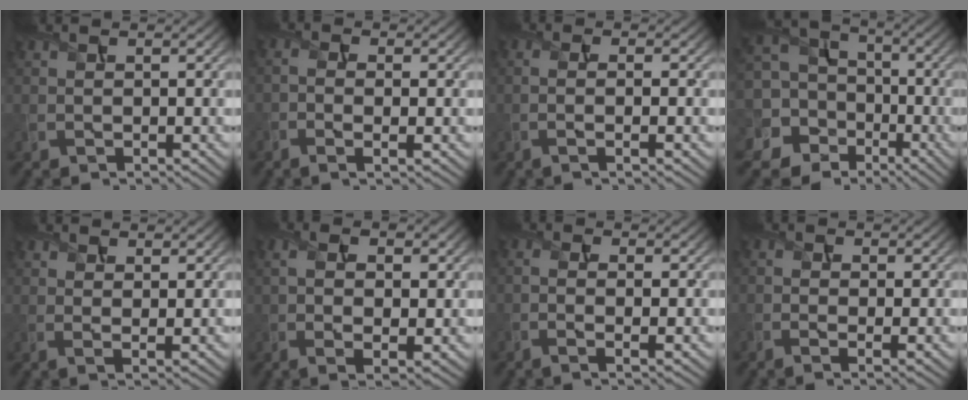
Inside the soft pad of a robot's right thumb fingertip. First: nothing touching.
{"total": 2.8, "force": [-1.0, 1.0, 2.5], "torque": [-0.054, -0.006, -0.021]}
{"total": 2.7, "force": [-0.7, 0.6, 2.6], "torque": [-0.045, 0.003, -0.019]}
{"total": 12.9, "force": [-2.2, 11.5, 5.3], "torque": [-0.194, 0.000, -0.062]}
{"total": 2.6, "force": [1.3, 1.0, 2.0], "torque": [-0.045, -0.007, 0.027]}
{"total": 6.7, "force": [0.4, 3.4, 5.8], "torque": [-0.111, -0.005, 0.013]}
{"total": 2.9, "force": [-0.6, 0.8, 2.8], "torque": [-0.057, -0.005, -0.014]}
{"total": 2.7, "force": [-0.4, 1.2, 2.4], "torque": [-0.044, -0.006, -0.007]}